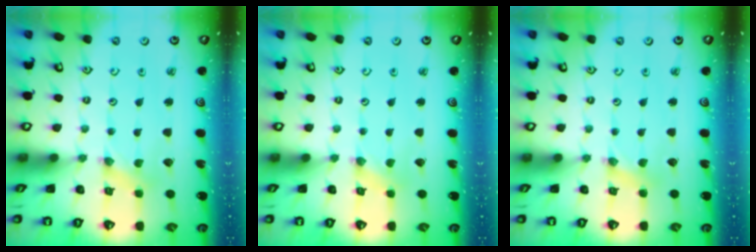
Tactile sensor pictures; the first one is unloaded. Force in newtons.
{"total": 0.0}
{"total": 1.5, "press": 1.5, "slide": 0.3}